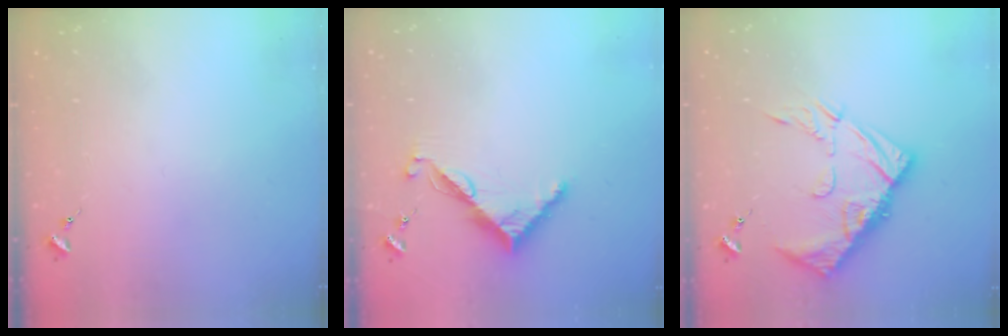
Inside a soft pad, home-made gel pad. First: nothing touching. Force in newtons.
{"total": 7.8, "press": 7.8, "slide": 0.6}
{"total": 15.2, "press": 15.2, "slide": 1.5}